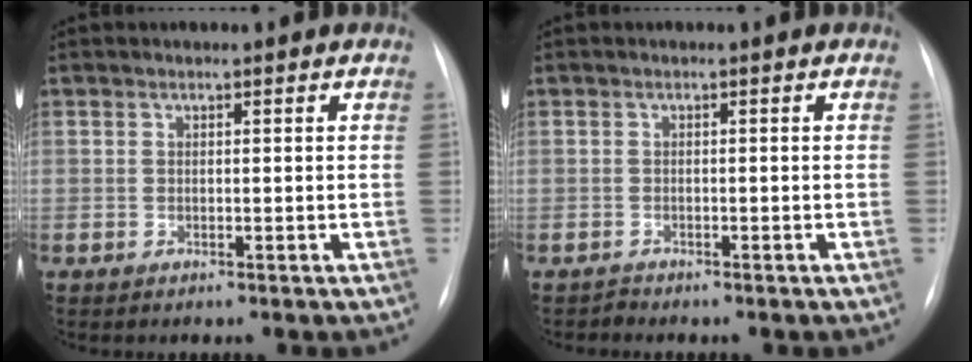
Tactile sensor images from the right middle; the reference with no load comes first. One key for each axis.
{"total": 0.7, "fx": -0.6, "fy": 0.0, "fz": -0.2, "tx": 0.003, "ty": -0.005, "tz": -0.012}